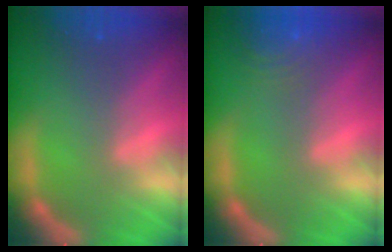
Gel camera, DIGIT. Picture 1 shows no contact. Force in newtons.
{"total": 6.0}